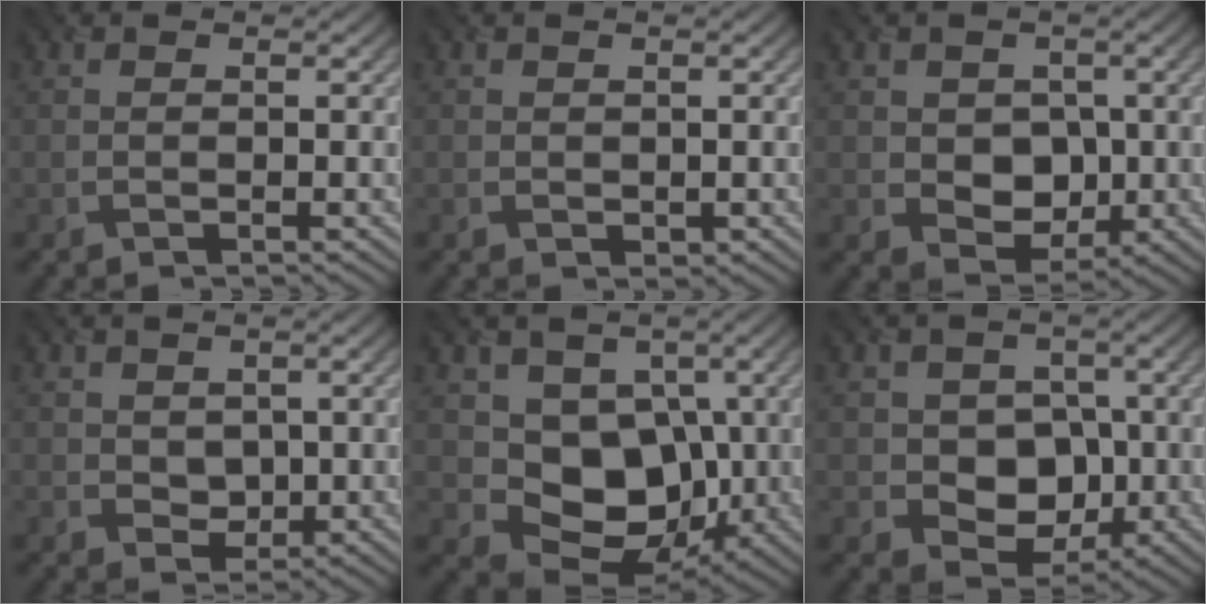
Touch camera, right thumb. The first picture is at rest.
{"total": 0.6, "force": [0.2, 0.6, 0.2], "torque": [-0.006, -0.005, 0.007]}
{"total": 5.3, "force": [0.1, 4.4, 3.0], "torque": [-0.061, -0.007, -0.002]}
{"total": 2.8, "force": [0.6, 2.4, 1.3], "torque": [-0.036, -0.007, 0.007]}
{"total": 9.0, "force": [0.4, 7.2, 5.3], "torque": [-0.104, -0.021, -0.002]}
{"total": 7.2, "force": [-0.4, 6.1, 3.9], "torque": [-0.069, -0.007, -0.022]}